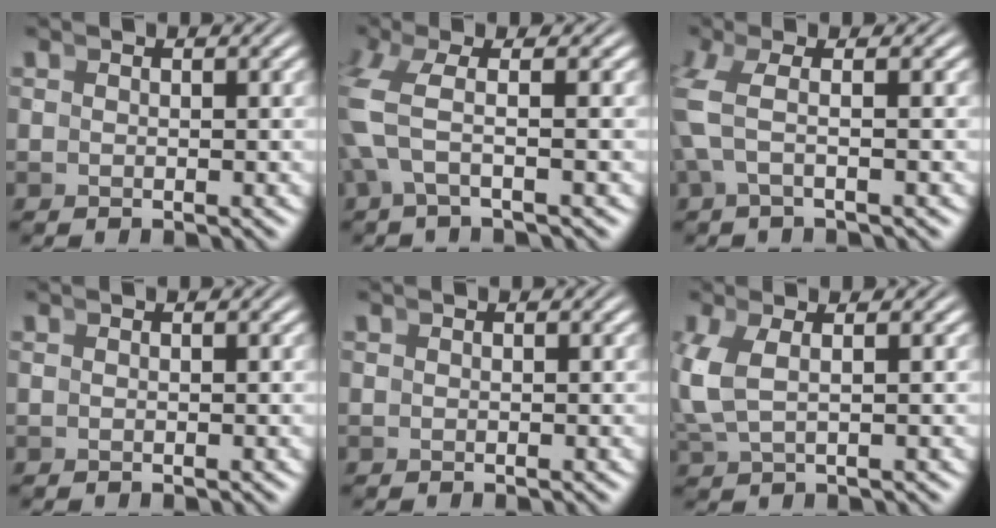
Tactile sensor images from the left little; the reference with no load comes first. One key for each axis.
{"total": 3.8, "fx": 0.3, "fy": 1.5, "fz": 3.5, "tx": -0.080, "ty": 0.008, "tz": -0.002}
{"total": 2.8, "fx": 0.4, "fy": 0.7, "fz": 2.7, "tx": -0.062, "ty": 0.012, "tz": 0.001}
{"total": 0.0}
{"total": 0.0}
{"total": 3.1, "fx": 0.3, "fy": 1.9, "fz": 2.5, "tx": -0.067, "ty": 0.000, "tz": 0.010}